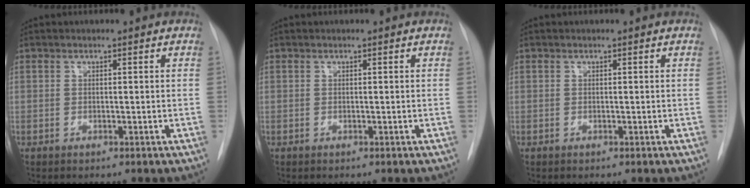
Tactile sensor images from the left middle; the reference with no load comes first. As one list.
[{"total": 0.0}, {"total": 0.0}]